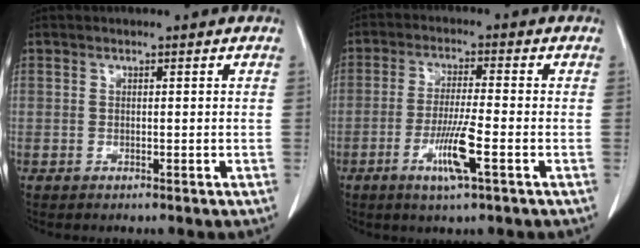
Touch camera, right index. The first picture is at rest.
{"total": 7.1, "force": [-2.9, -0.1, 6.5], "torque": [-0.128, -0.013, -0.052]}